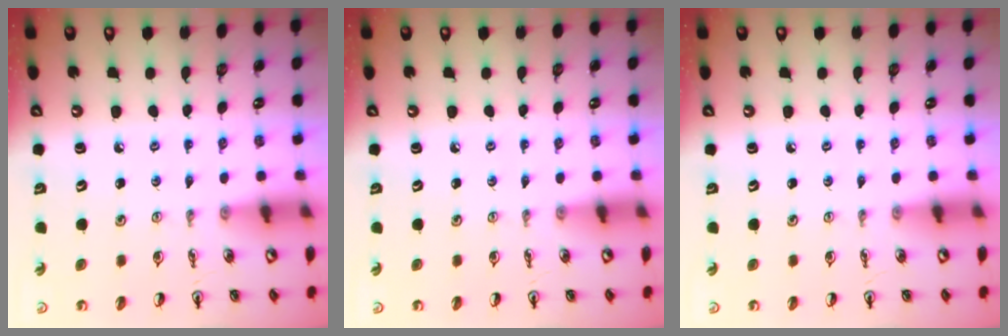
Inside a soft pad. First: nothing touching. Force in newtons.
{"total": 0.0}
{"total": 0.0}